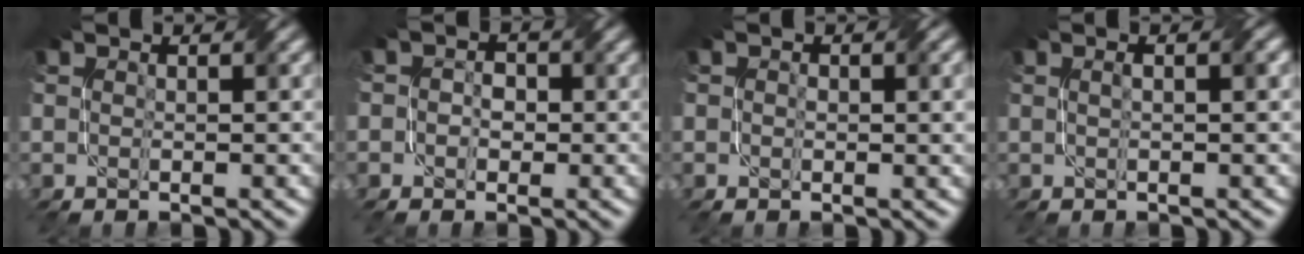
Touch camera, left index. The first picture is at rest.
{"total": 2.8, "force": [0.3, 2.4, 1.2], "torque": [0.002, 0.004, -0.024]}
{"total": 2.2, "force": [0.3, 1.4, 1.7], "torque": [-0.021, -0.002, 0.006]}
{"total": 1.7, "force": [0.5, 0.5, 1.5], "torque": [-0.020, -0.001, 0.004]}